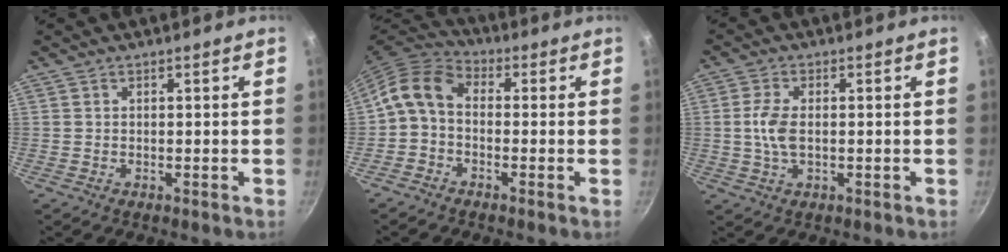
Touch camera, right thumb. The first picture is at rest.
{"total": 7.7, "force": [-1.2, 5.6, 5.2], "torque": [-0.101, 0.039, -0.043]}
{"total": 5.4, "force": [0.0, 2.9, 4.6], "torque": [-0.094, 0.006, -0.003]}